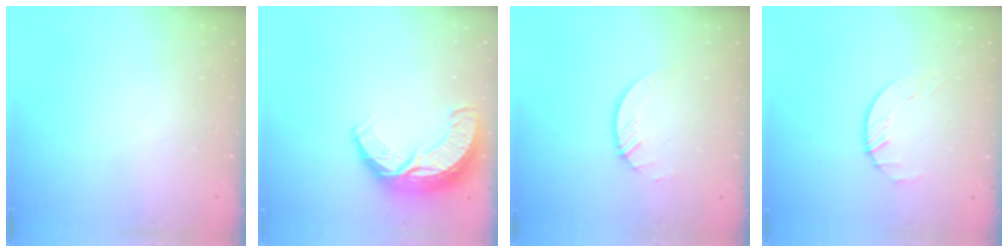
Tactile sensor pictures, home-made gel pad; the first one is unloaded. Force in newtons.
{"total": 11.4, "press": 11.4, "slide": 0.8}
{"total": 3.1, "press": 3.0, "slide": 0.3}
{"total": 1.7, "press": 1.7, "slide": 0.3}